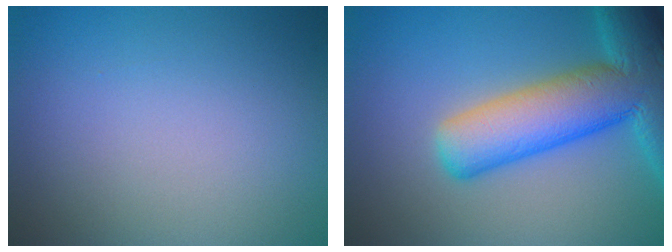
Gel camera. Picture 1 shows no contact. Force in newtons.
{"total": 11.9, "press": 11.9, "slide": 0.7}